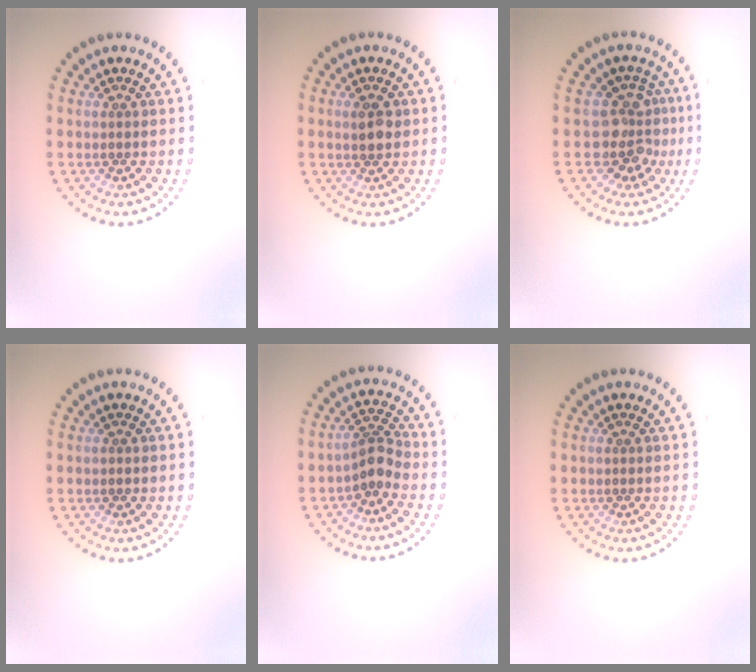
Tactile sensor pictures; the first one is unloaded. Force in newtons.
{"total": 1.9, "press": 1.9, "slide": 0.5}
{"total": 3.6, "press": 2.8, "slide": 2.2}
{"total": 0.6, "press": 0.6, "slide": 0.1}
{"total": 2.4, "press": 1.8, "slide": 1.6}
{"total": 0.0}